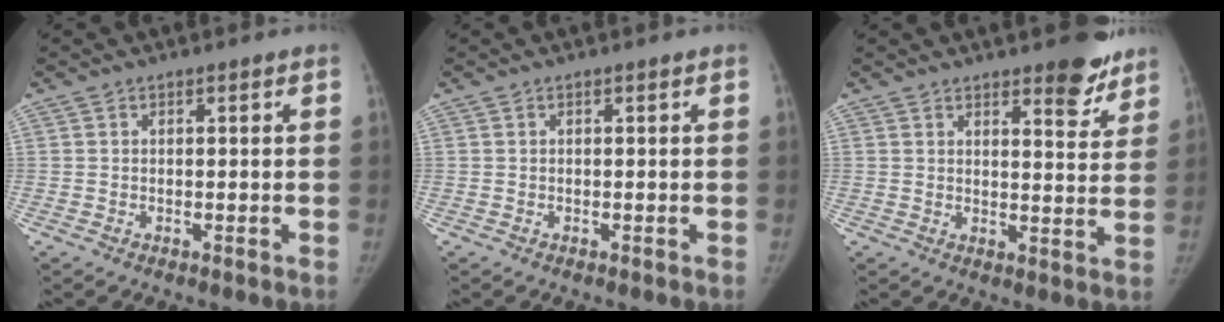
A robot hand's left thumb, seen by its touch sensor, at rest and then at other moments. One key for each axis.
{"total": 0.0}
{"total": 8.1, "fx": 6.0, "fy": 2.7, "fz": 4.8, "tx": -0.030, "ty": -0.040, "tz": 0.078}